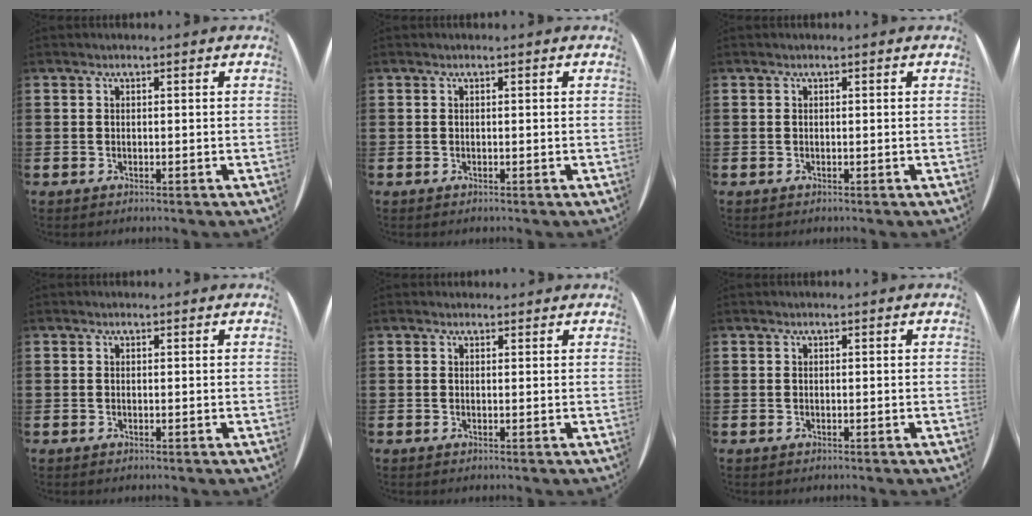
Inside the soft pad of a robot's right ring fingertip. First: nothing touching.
{"total": 0.0}
{"total": 0.0}
{"total": 0.0}
{"total": 0.5, "force": [0.5, 0.2, -0.1], "torque": [0.001, 0.004, 0.009]}
{"total": 0.0}